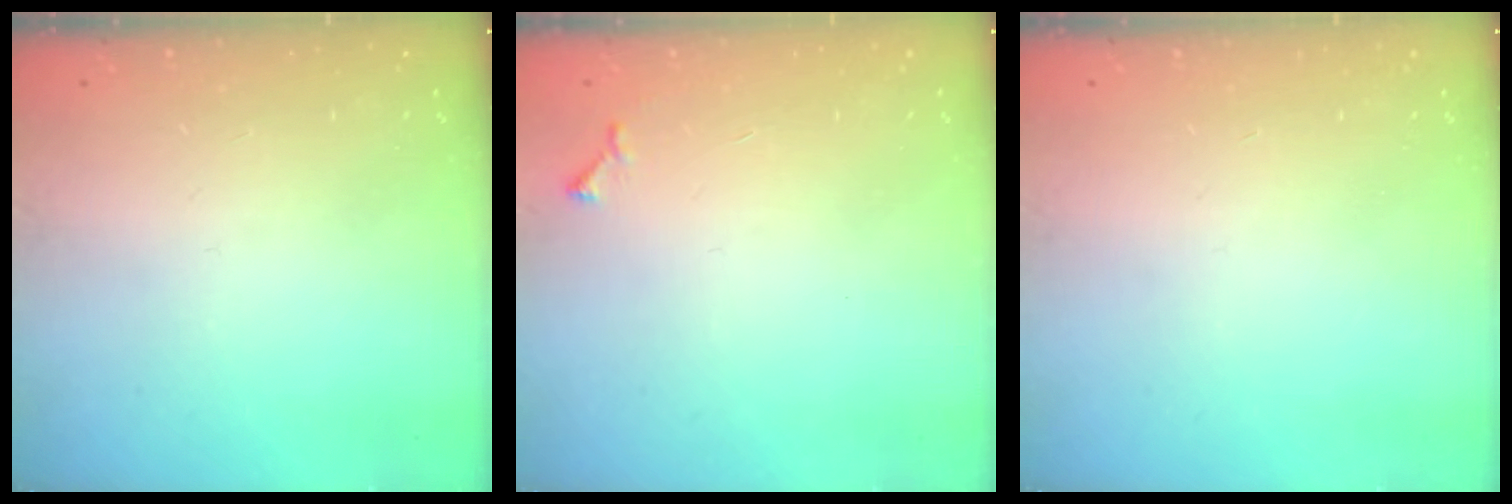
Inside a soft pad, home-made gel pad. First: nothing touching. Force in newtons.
{"total": 3.7, "press": 3.6, "slide": 0.5}
{"total": 0.0}